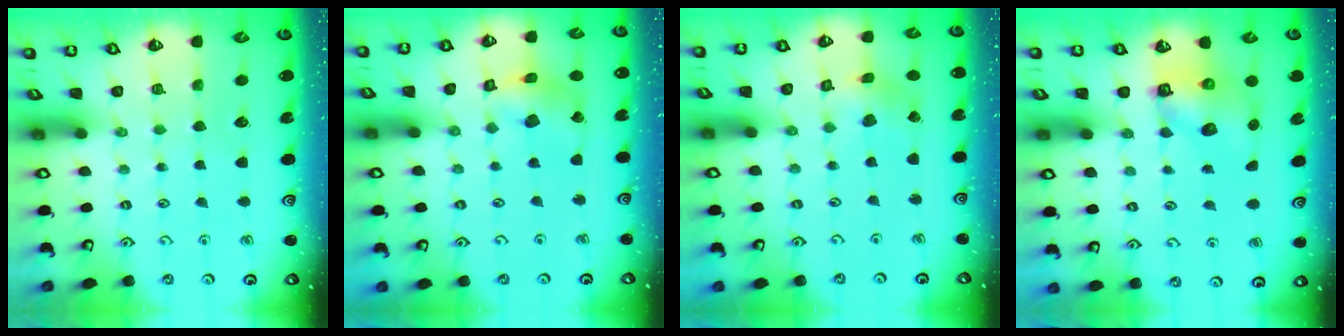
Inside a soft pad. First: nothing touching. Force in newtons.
{"total": 8.6, "press": 8.5, "slide": 0.9}
{"total": 2.3, "press": 2.3, "slide": 0.5}
{"total": 7.3, "press": 7.2, "slide": 0.9}